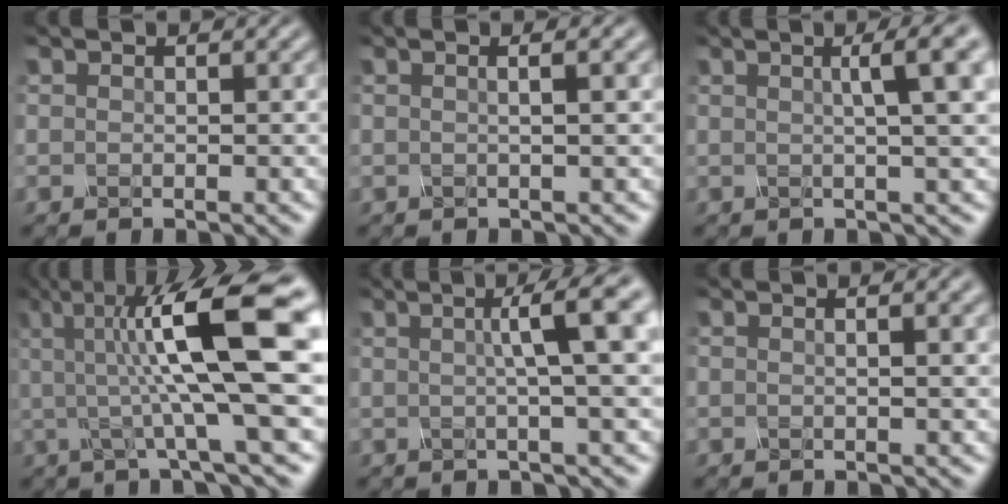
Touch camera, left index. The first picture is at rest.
{"total": 4.7, "force": [1.5, 2.2, 3.8], "torque": [-0.026, 0.029, -0.017]}
{"total": 6.2, "force": [1.9, 1.7, 5.6], "torque": [-0.047, 0.023, 0.013]}
{"total": 11.7, "force": [1.5, 2.6, 11.3], "torque": [-0.179, 0.007, 0.021]}
{"total": 6.6, "force": [1.4, 1.3, 6.3], "torque": [-0.070, 0.019, 0.012]}
{"total": 3.4, "force": [1.4, 1.5, 2.7], "torque": [-0.016, 0.013, -0.010]}